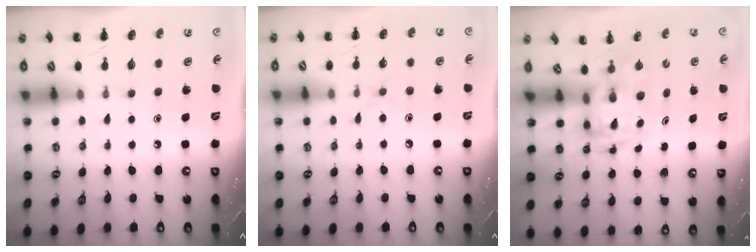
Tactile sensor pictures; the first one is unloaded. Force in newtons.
{"total": 3.7, "press": 3.5, "slide": 1.3}
{"total": 3.5, "press": 3.4, "slide": 0.7}